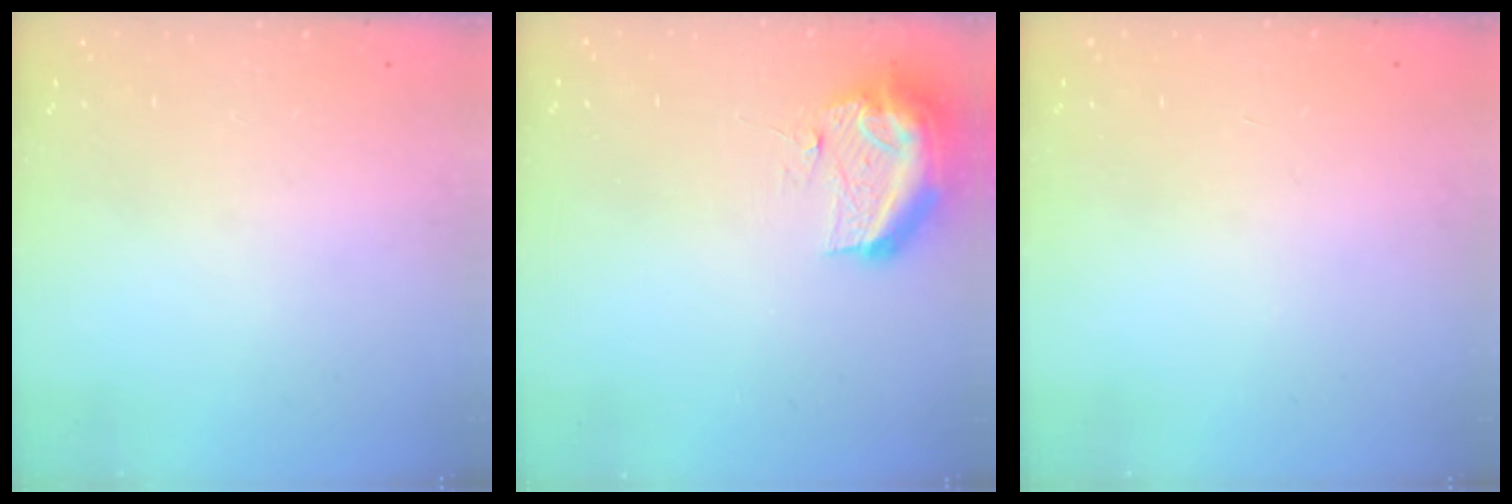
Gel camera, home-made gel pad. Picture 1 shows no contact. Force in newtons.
{"total": 11.7, "press": 11.7, "slide": 1.3}
{"total": 0.0}